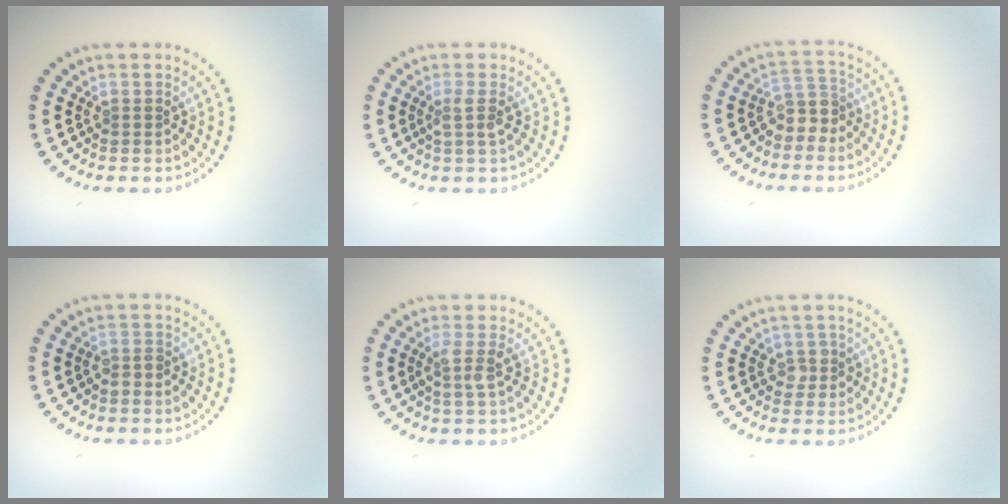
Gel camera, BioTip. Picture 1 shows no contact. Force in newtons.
{"total": 1.5, "press": 1.1, "slide": 1.0}
{"total": 2.5, "press": 2.0, "slide": 1.5}
{"total": 1.0, "press": 0.8, "slide": 0.5}
{"total": 1.8, "press": 1.3, "slide": 1.2}
{"total": 1.3, "press": 1.2, "slide": 0.6}